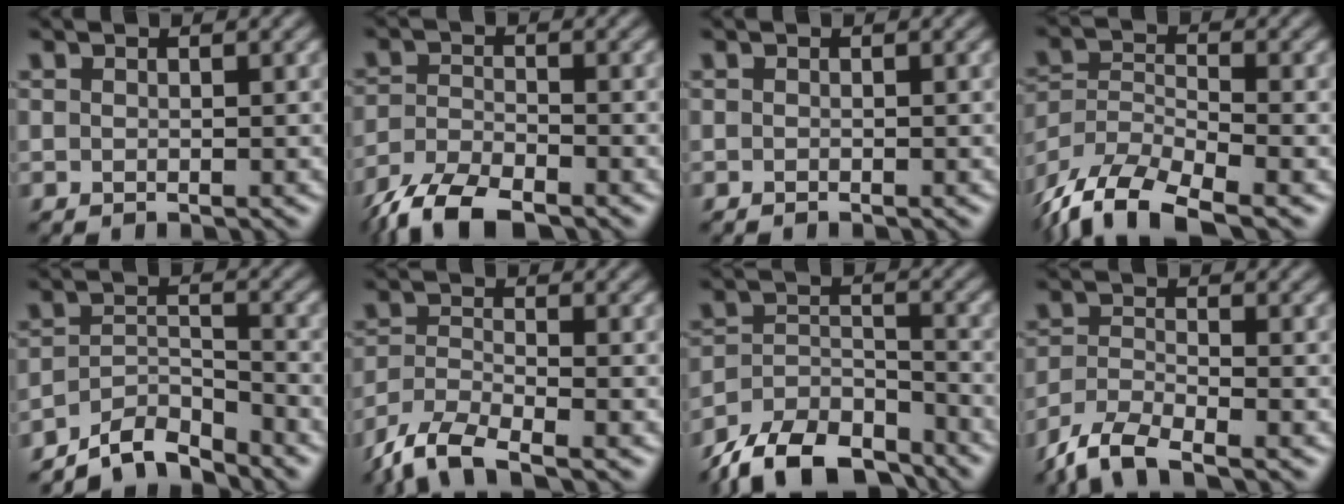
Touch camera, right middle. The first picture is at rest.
{"total": 6.4, "force": [-5.0, 2.0, 3.4], "torque": [-0.064, -0.011, -0.102]}
{"total": 0.0}
{"total": 9.8, "force": [-7.5, 3.1, 5.4], "torque": [-0.104, -0.008, -0.147]}
{"total": 4.9, "force": [-4.5, 1.1, 1.7], "torque": [-0.026, 0.001, -0.086]}
{"total": 6.0, "force": [-4.6, 1.8, 3.4], "torque": [-0.073, -0.011, -0.097]}
{"total": 9.7, "force": [-8.1, 3.6, 3.9], "torque": [-0.071, -0.004, -0.148]}
{"total": 5.3, "force": [-4.2, 1.5, 3.0], "torque": [-0.062, -0.010, -0.089]}